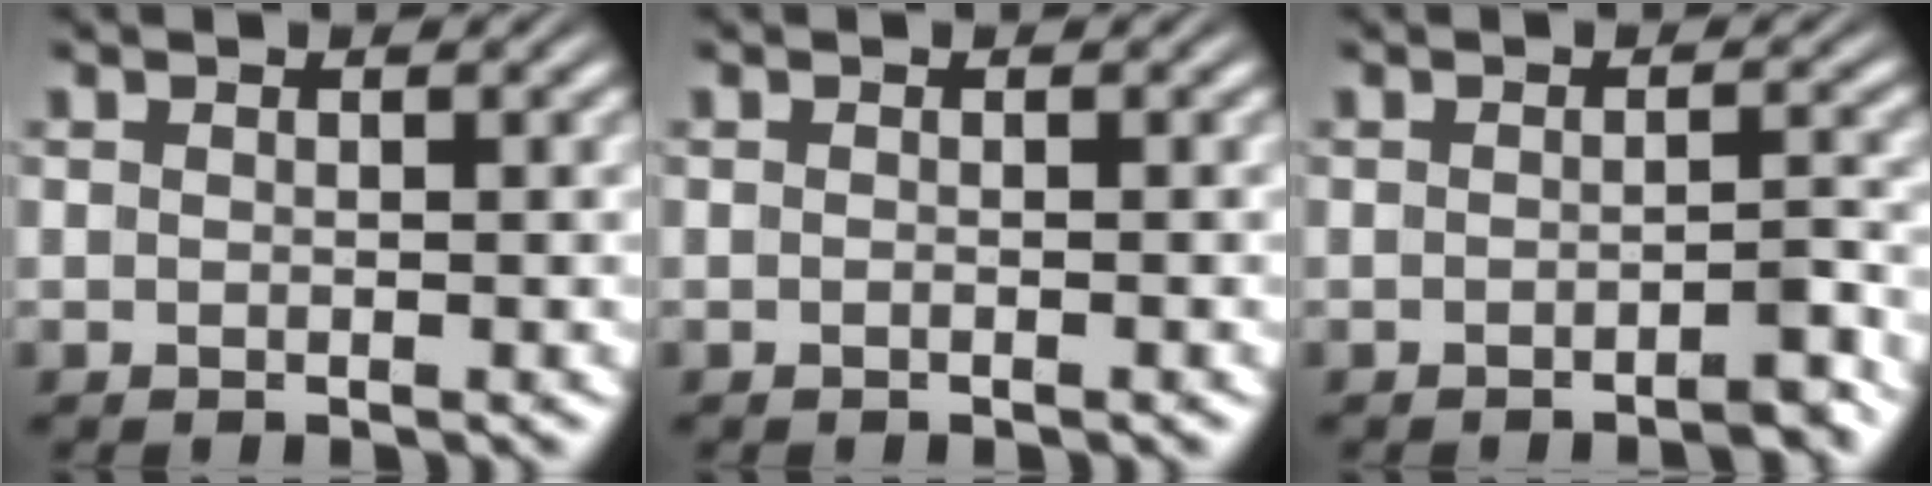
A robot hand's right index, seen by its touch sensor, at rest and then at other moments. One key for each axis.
{"total": 0.0}
{"total": 2.1, "fx": -1.8, "fy": 0.2, "fz": 1.0, "tx": -0.017, "ty": -0.001, "tz": -0.032}